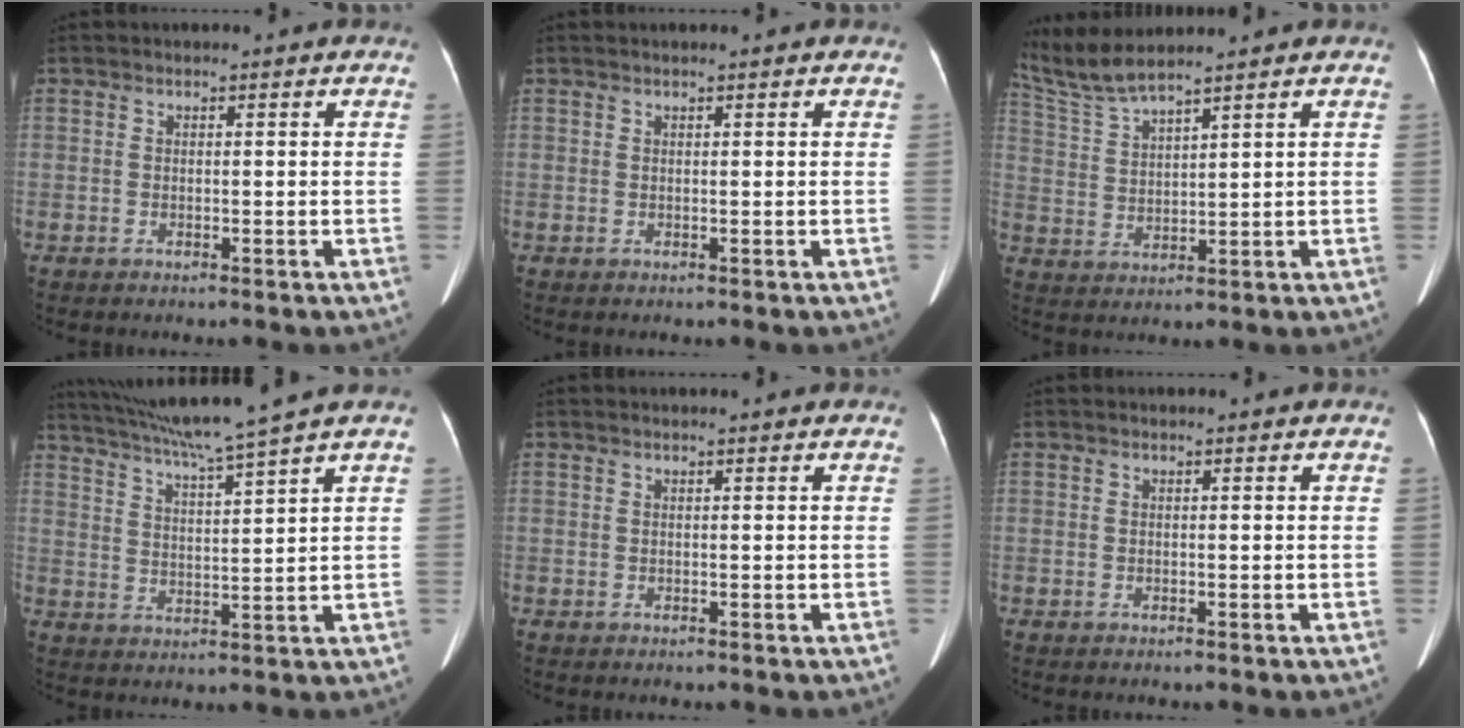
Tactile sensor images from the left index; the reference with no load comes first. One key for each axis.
{"total": 0.8, "fx": 0.7, "fy": -0.1, "fz": 0.4, "tx": -0.002, "ty": 0.012, "tz": 0.011}
{"total": 6.6, "fx": 6.2, "fy": -0.9, "fz": 2.1, "tx": -0.064, "ty": 0.004, "tz": 0.139}
{"total": 10.9, "fx": 9.2, "fy": -2.5, "fz": 5.2, "tx": -0.092, "ty": -0.001, "tz": 0.156}
{"total": 0.0}
{"total": 0.0}